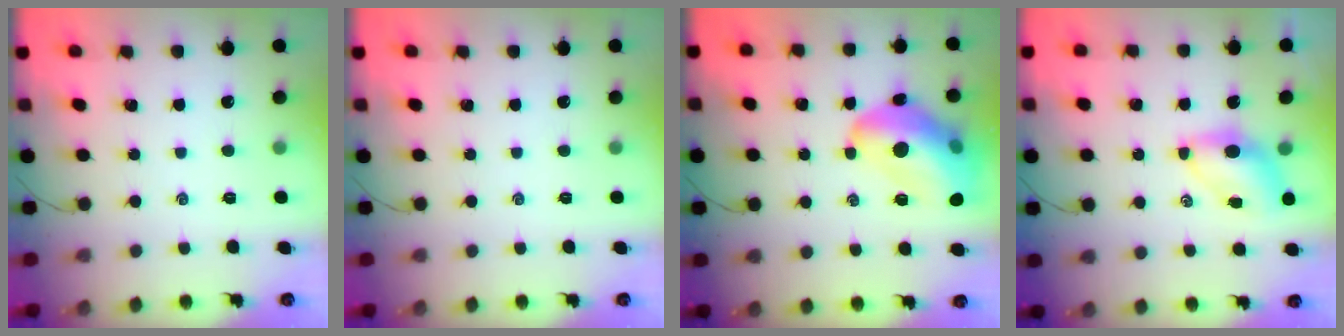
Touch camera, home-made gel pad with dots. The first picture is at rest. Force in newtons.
{"total": 0.0}
{"total": 19.3, "press": 18.8, "slide": 4.1}
{"total": 6.6, "press": 6.5, "slide": 1.2}